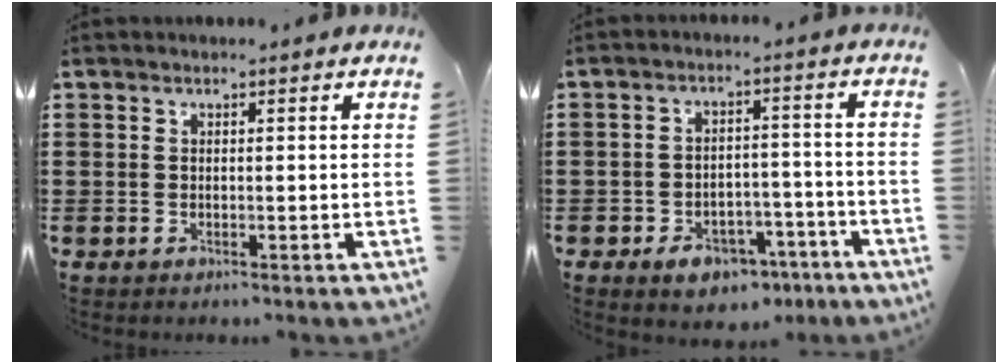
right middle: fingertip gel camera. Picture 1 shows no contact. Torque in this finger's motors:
{"motor_torque": [2.14, 0.00, 0.19, 0.04]}